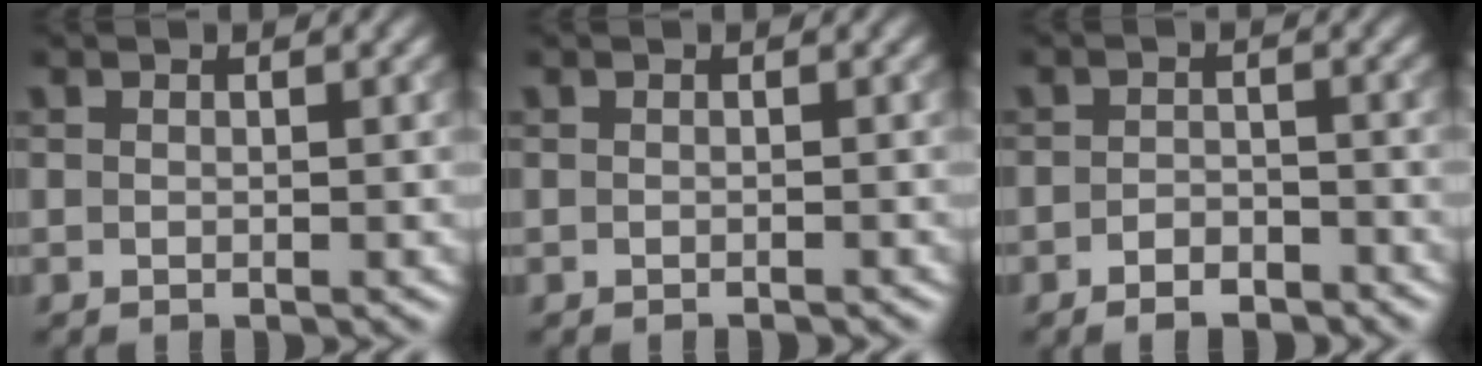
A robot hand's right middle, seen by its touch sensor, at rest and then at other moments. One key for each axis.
{"total": 0.7, "fx": -0.6, "fy": 0.1, "fz": 0.2, "tx": 0.000, "ty": 0.000, "tz": -0.009}
{"total": 2.4, "fx": -1.8, "fy": 1.1, "fz": 1.2, "tx": -0.017, "ty": 0.002, "tz": -0.031}